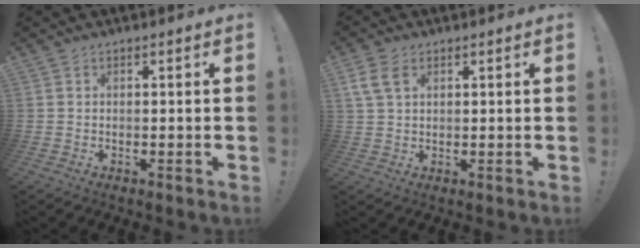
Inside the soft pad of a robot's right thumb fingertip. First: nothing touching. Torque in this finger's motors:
{"motor_torque": [0.12, 0.10, 0.49, 0.08, 0.03]}